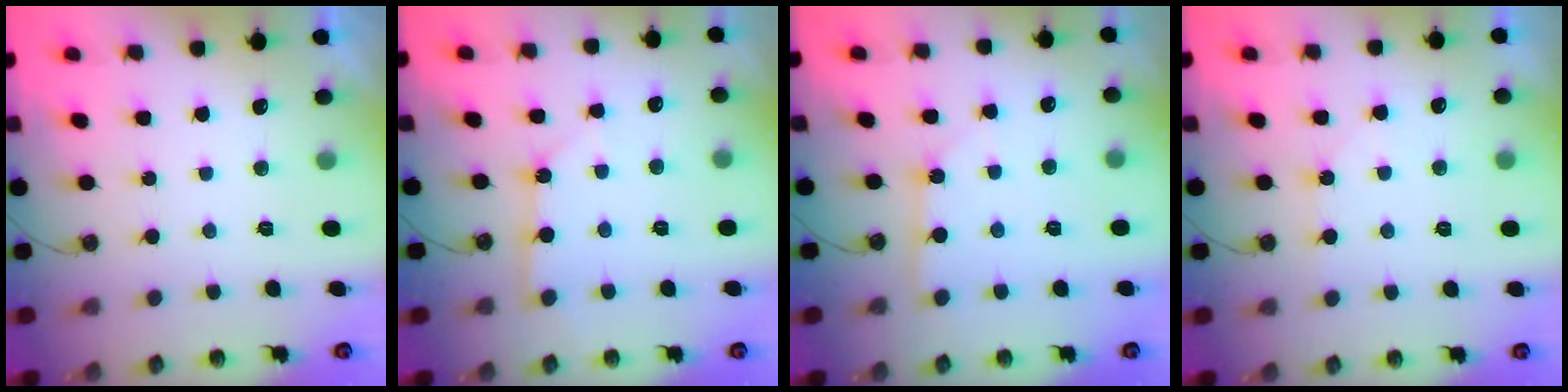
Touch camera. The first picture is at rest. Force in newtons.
{"total": 3.0, "press": 3.0, "slide": 0.2}
{"total": 2.5, "press": 2.5, "slide": 0.2}
{"total": 4.1, "press": 4.1, "slide": 0.5}